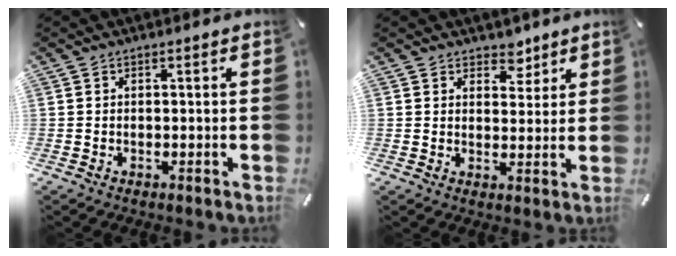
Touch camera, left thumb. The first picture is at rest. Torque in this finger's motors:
{"motor_torque": [0.27, -0.31, 0.00, -0.02, -0.06]}